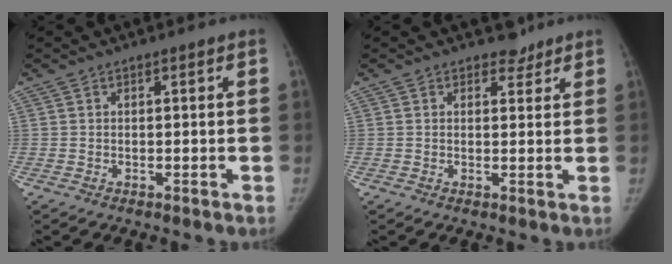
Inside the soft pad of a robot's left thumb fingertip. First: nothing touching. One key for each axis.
{"total": 2.3, "fx": 1.8, "fy": 1.3, "fz": 0.1, "tx": 0.017, "ty": -0.011, "tz": 0.020}